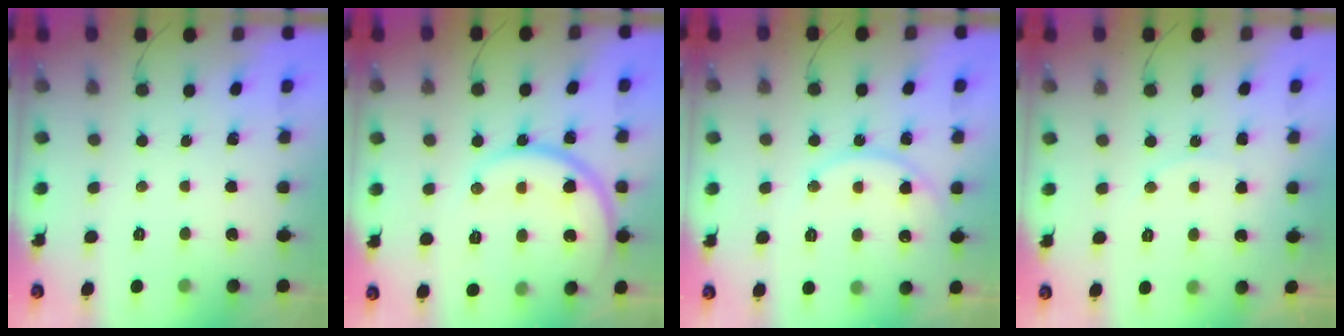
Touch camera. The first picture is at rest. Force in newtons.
{"total": 14.0, "press": 14.0, "slide": 0.7}
{"total": 12.1, "press": 12.1, "slide": 0.8}
{"total": 5.3, "press": 5.3, "slide": 0.6}